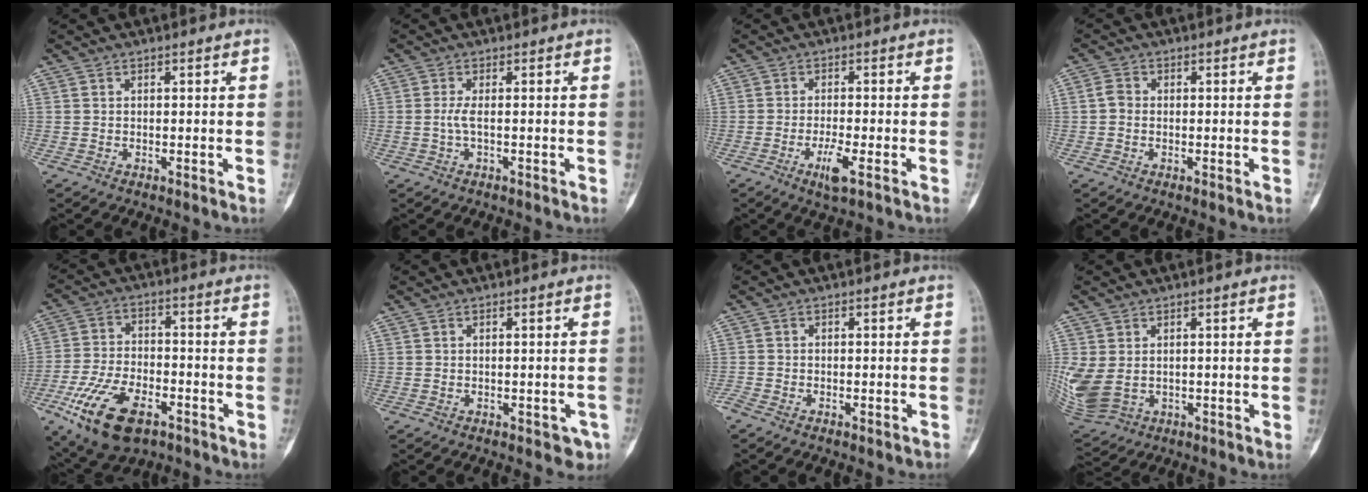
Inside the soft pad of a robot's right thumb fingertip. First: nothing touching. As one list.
[{"total": 1.8, "force": [-0.3, 0.4, 1.7], "torque": [-0.043, -0.004, -0.007]}, {"total": 4.3, "force": [-1.9, 0.9, 3.8], "torque": [-0.078, -0.001, -0.036]}, {"total": 2.3, "force": [-0.2, 1.9, 1.2], "torque": [-0.018, 0.004, -0.009]}, {"total": 15.9, "force": [-7.9, 8.2, 11.0], "torque": [-0.208, 0.020, -0.135]}, {"total": 2.9, "force": [-1.5, 1.7, 1.8], "torque": [-0.007, 0.007, -0.014]}, {"total": 3.4, "force": [-2.9, 1.3, 1.2], "torque": [-0.022, 0.011, -0.039]}, {"total": 8.7, "force": [-0.3, 6.5, 5.8], "torque": [-0.140, -0.007, 0.014]}]